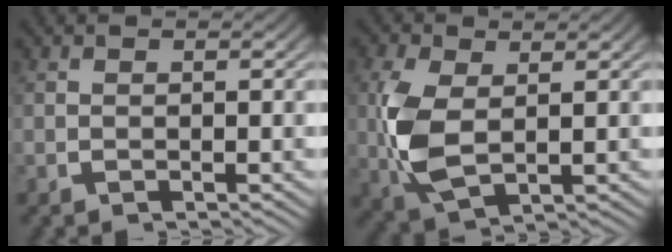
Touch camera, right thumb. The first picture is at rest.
{"total": 6.7, "force": [0.1, 4.3, 5.1], "torque": [-0.136, -0.022, 0.015]}